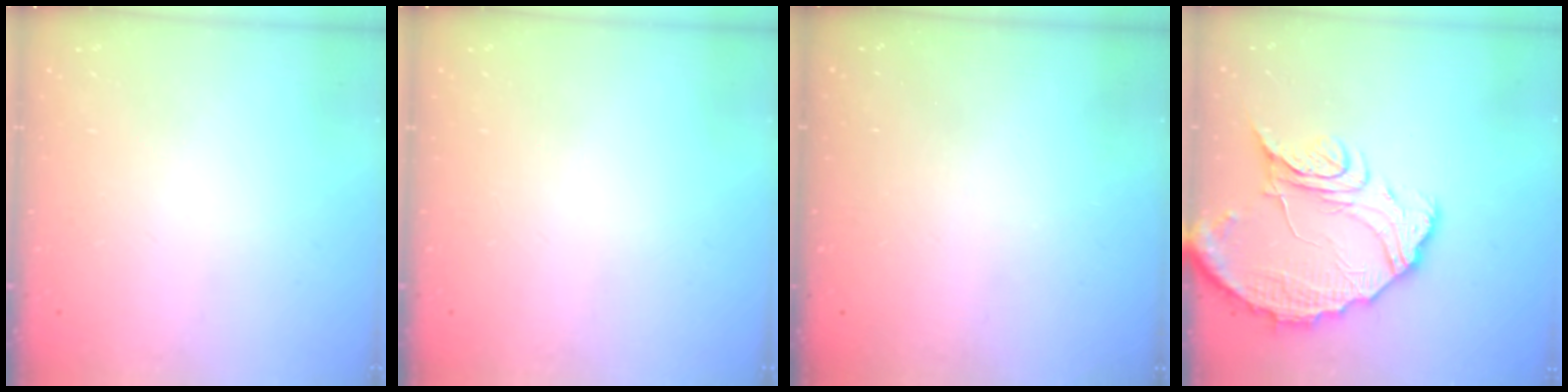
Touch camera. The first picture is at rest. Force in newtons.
{"total": 0.0}
{"total": 3.6, "press": 3.3, "slide": 1.5}
{"total": 15.0, "press": 14.9, "slide": 1.3}